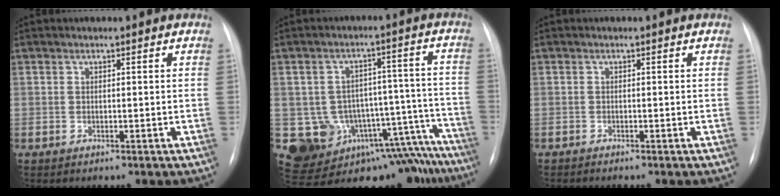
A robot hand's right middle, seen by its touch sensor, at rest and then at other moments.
{"total": 18.0, "force": [-12.7, 10.6, 7.2], "torque": [-0.063, 0.074, -0.150]}
{"total": 0.8, "force": [-0.7, 0.2, 0.3], "torque": [-0.011, -0.003, -0.012]}